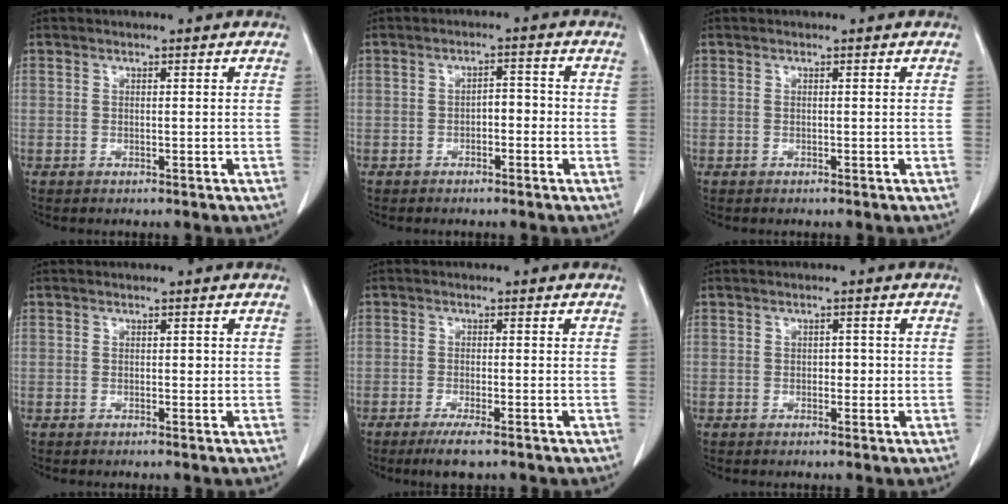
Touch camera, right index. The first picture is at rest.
{"total": 2.5, "force": [-0.9, 1.2, 2.0], "torque": [-0.024, 0.012, -0.014]}
{"total": 0.0}
{"total": 0.7, "force": [0.1, 0.4, 0.5], "torque": [-0.004, 0.001, 0.001]}
{"total": 3.6, "force": [-2.5, 0.3, 2.6], "torque": [-0.047, -0.009, -0.042]}
{"total": 1.4, "force": [-0.2, 1.0, 1.0], "torque": [-0.008, 0.004, -0.003]}